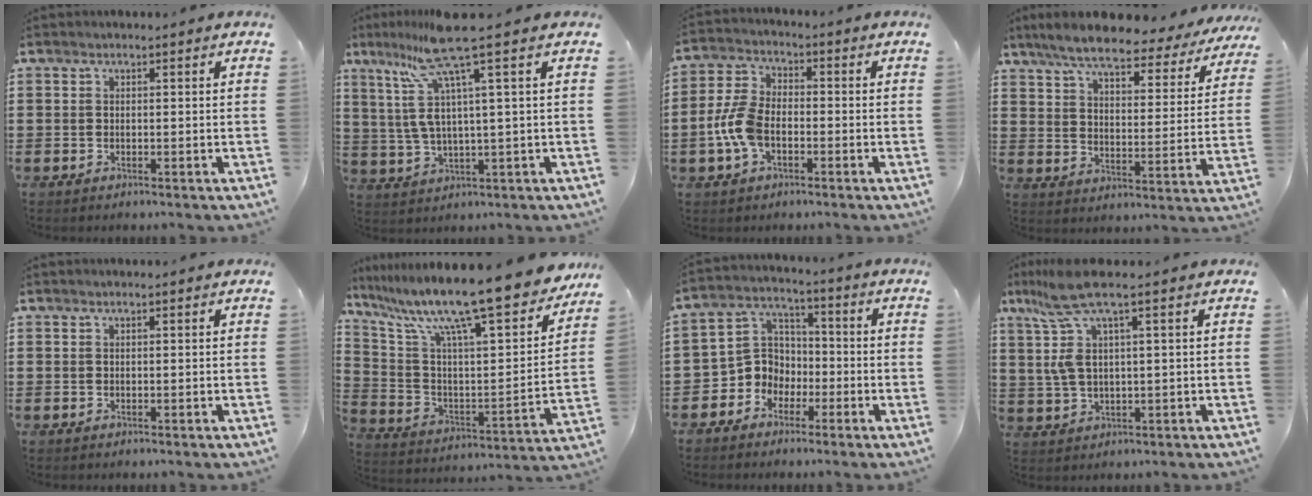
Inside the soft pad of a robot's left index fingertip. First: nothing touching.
{"total": 9.7, "force": [5.4, -0.2, 8.1], "torque": [-0.207, -0.038, 0.080]}
{"total": 7.2, "force": [-1.9, 4.3, 5.4], "torque": [-0.143, -0.001, -0.045]}
{"total": 7.8, "force": [6.8, 1.0, 3.6], "torque": [-0.092, -0.040, 0.116]}
{"total": 0.0}
{"total": 14.4, "force": [11.9, 0.4, 8.1], "torque": [-0.185, -0.089, 0.192]}
{"total": 6.4, "force": [-2.7, 5.7, 1.2], "torque": [-0.065, 0.002, -0.062]}
{"total": 9.1, "force": [4.3, 1.3, 7.9], "torque": [-0.188, -0.017, 0.070]}